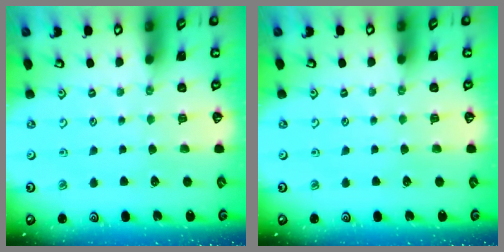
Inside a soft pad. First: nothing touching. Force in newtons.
{"total": 0.0}